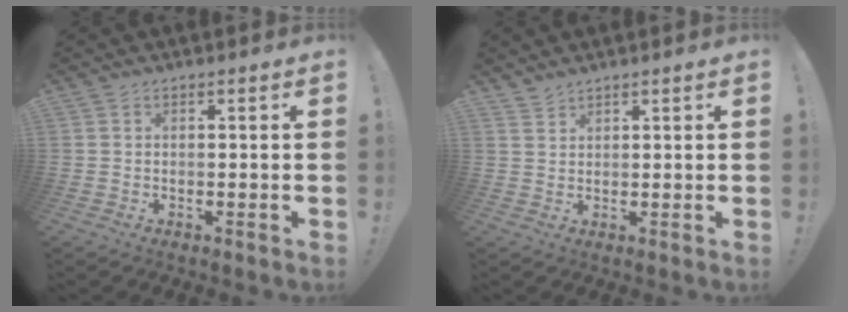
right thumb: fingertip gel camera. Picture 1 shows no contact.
{"total": 2.1, "force": [2.0, 0.3, 0.4], "torque": [-0.008, -0.014, 0.037]}